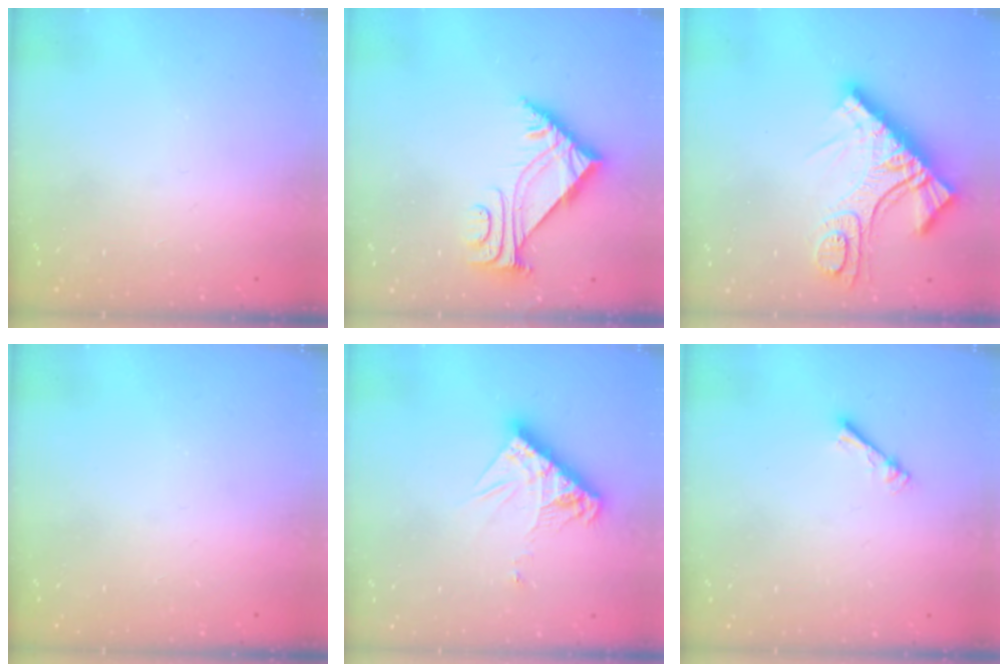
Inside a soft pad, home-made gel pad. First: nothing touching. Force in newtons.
{"total": 5.7, "press": 5.7, "slide": 0.6}
{"total": 15.9, "press": 15.8, "slide": 1.7}
{"total": 0.0}
{"total": 10.5, "press": 10.4, "slide": 0.9}
{"total": 2.3, "press": 2.2, "slide": 0.4}